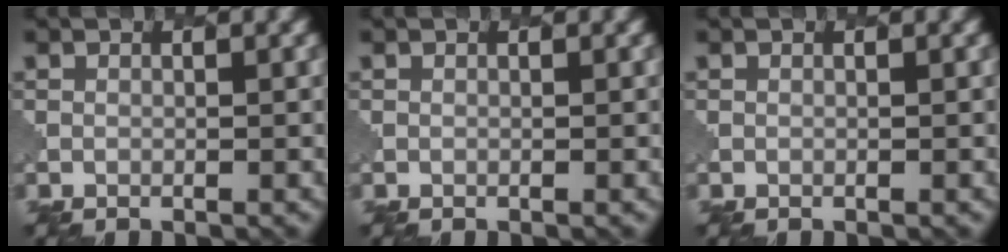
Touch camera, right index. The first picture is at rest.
{"total": 0.0}
{"total": 0.0}